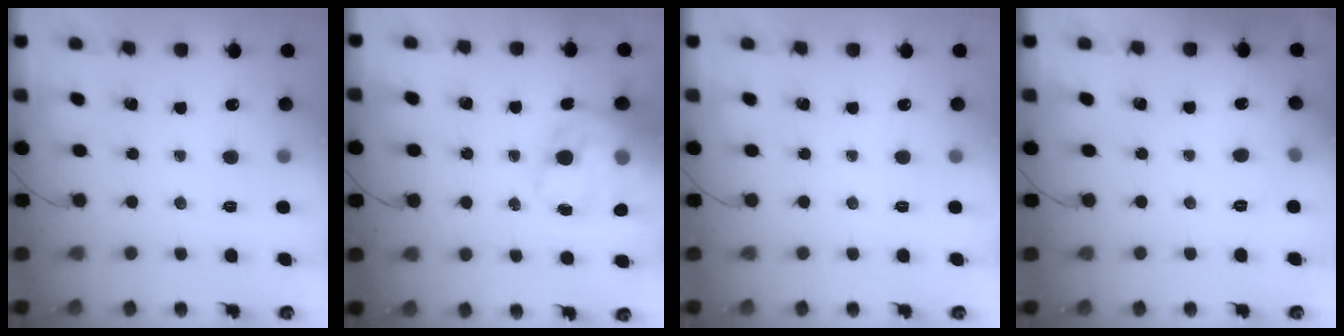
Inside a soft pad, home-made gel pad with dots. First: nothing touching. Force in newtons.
{"total": 17.3, "press": 16.8, "slide": 4.3}
{"total": 0.0}
{"total": 2.9, "press": 2.5, "slide": 1.4}